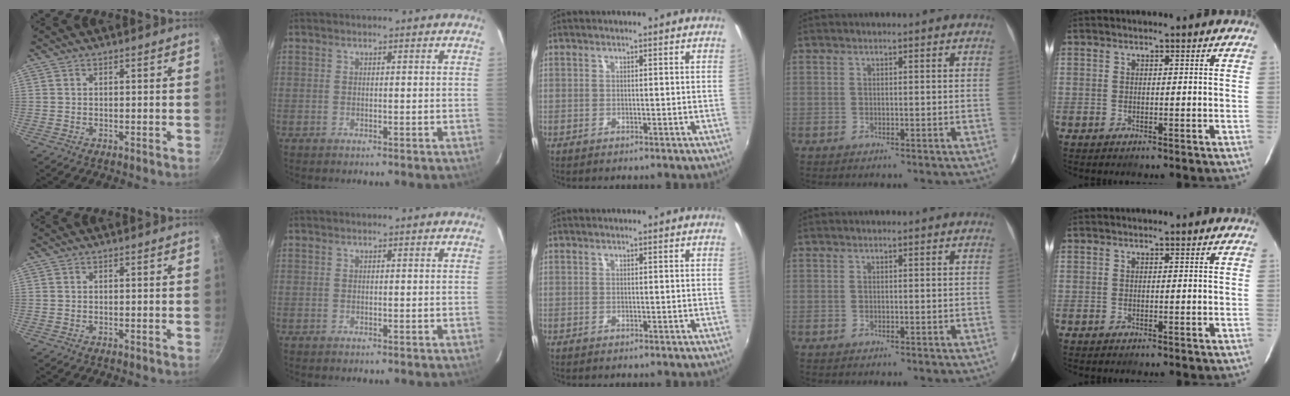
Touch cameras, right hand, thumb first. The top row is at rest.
{}